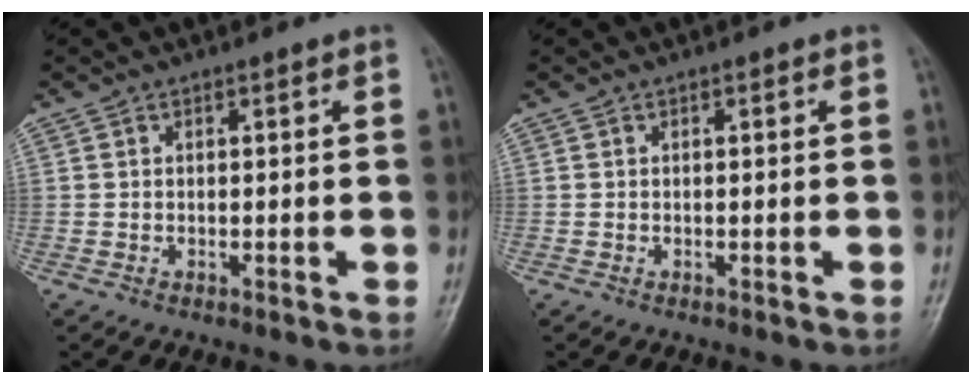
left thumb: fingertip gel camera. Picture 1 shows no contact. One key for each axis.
{"total": 0.0}